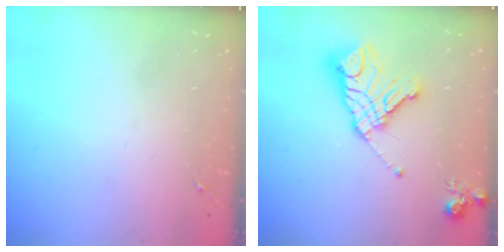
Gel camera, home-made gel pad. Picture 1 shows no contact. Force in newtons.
{"total": 18.0, "press": 17.9, "slide": 1.9}